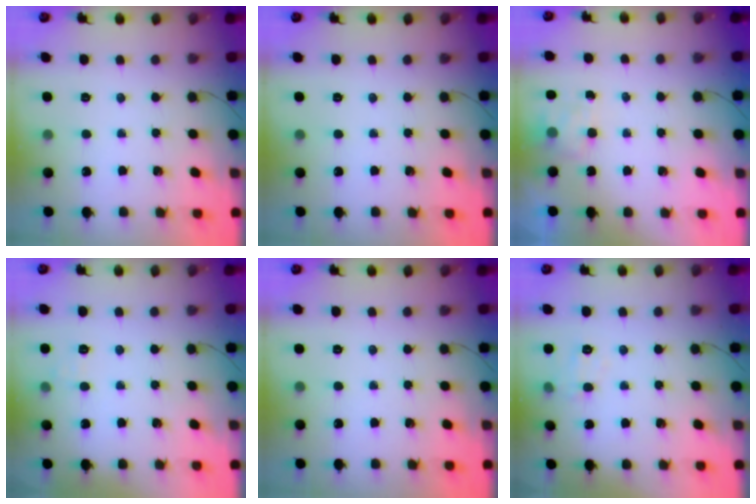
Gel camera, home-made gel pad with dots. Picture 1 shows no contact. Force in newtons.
{"total": 0.0}
{"total": 3.7, "press": 3.5, "slide": 1.2}
{"total": 5.6, "press": 5.4, "slide": 1.5}
{"total": 0.0}
{"total": 5.1, "press": 4.9, "slide": 1.3}